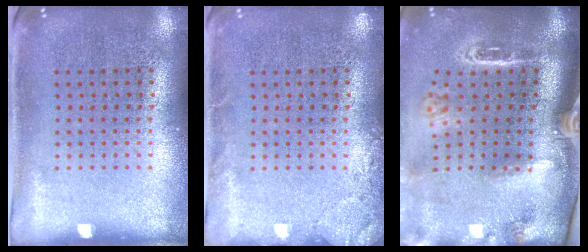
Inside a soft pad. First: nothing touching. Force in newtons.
{"total": 1.7, "press": 1.7, "slide": 0.3}
{"total": 3.1, "press": 2.1, "slide": 2.3}